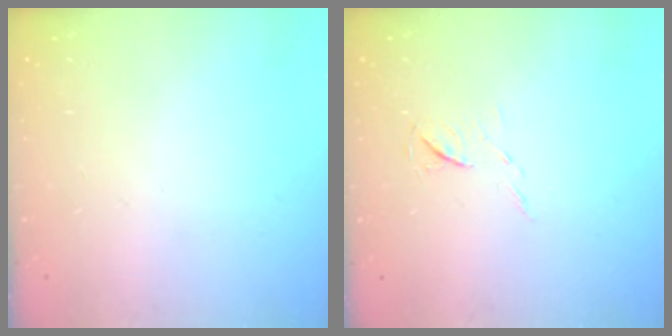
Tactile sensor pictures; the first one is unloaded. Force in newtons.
{"total": 4.9, "press": 4.9, "slide": 0.5}